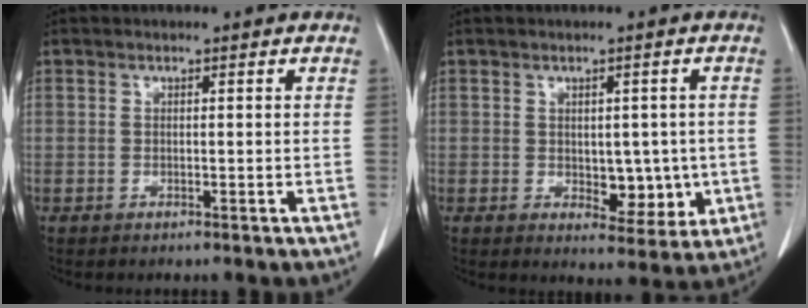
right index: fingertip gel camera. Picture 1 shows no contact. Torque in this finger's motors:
{"motor_torque": [0.02, 0.27, 0.03, 0.02]}